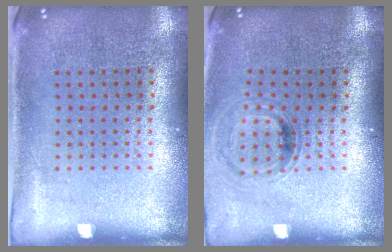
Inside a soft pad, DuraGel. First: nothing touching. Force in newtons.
{"total": 0.8, "press": 0.8, "slide": 0.1}